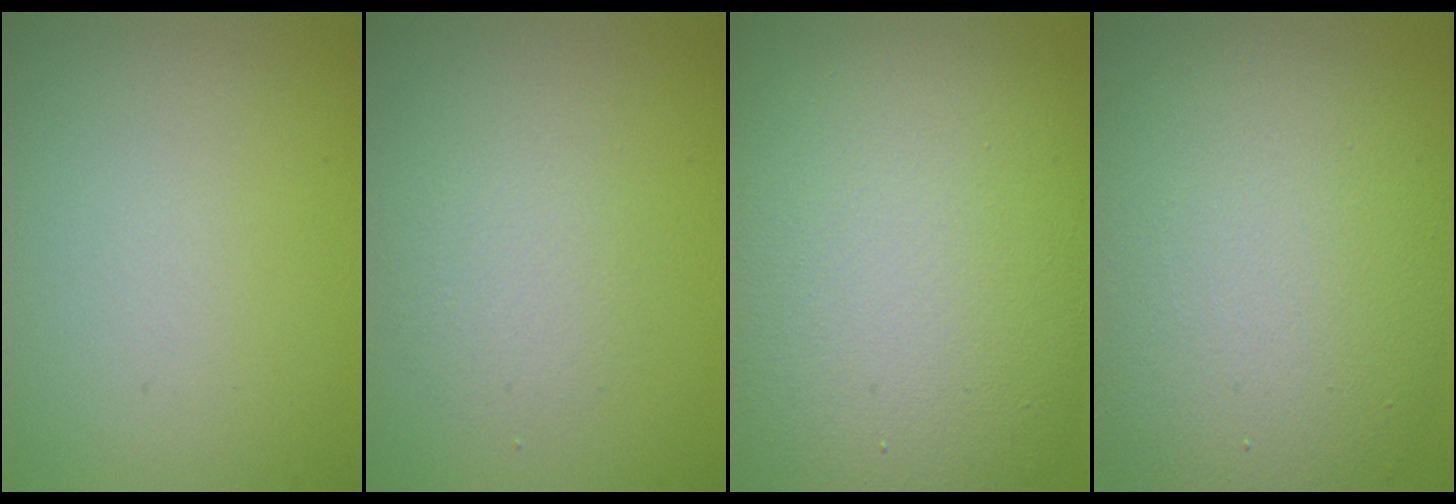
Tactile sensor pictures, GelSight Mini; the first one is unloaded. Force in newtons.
{"total": 1.9, "press": 1.9, "slide": 0.1}
{"total": 14.7, "press": 14.6, "slide": 0.9}
{"total": 10.7, "press": 10.7, "slide": 0.7}